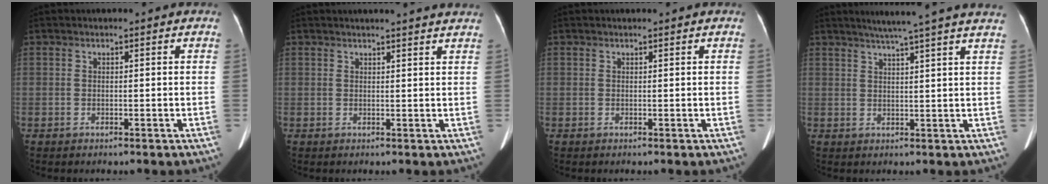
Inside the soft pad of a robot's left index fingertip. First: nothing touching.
{"total": 7.2, "force": [6.7, -0.1, 2.6], "torque": [-0.036, 0.010, 0.061]}
{"total": 0.0}
{"total": 12.4, "force": [10.3, -1.1, 6.8], "torque": [-0.103, 0.010, 0.121]}